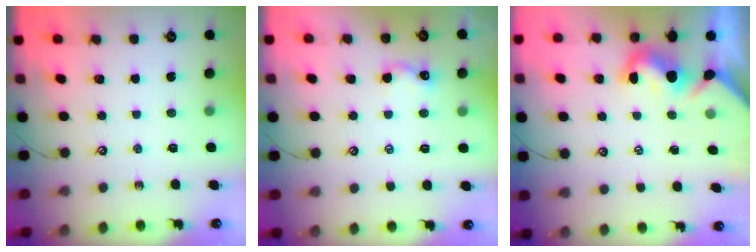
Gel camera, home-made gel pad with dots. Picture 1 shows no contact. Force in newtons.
{"total": 0.8, "press": 0.6, "slide": 0.5}
{"total": 1.7, "press": 1.6, "slide": 0.5}